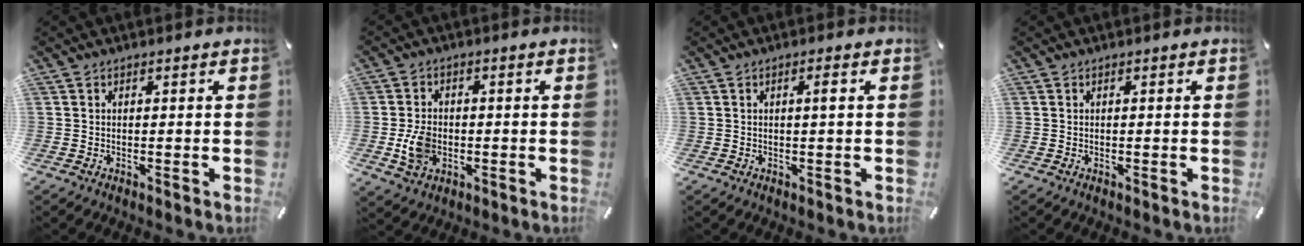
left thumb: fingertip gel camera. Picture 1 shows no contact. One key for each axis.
{"total": 6.8, "fx": -1.3, "fy": 5.2, "fz": 4.2, "tx": -0.088, "ty": 0.000, "tz": -0.023}
{"total": 1.9, "fx": 0.3, "fy": 0.1, "fz": 1.8, "tx": -0.036, "ty": -0.001, "tz": 0.004}
{"total": 0.0}